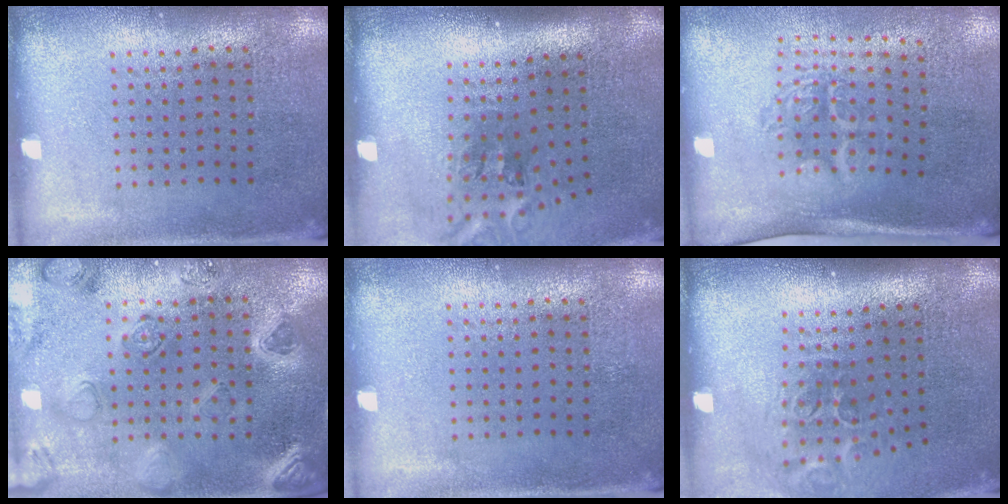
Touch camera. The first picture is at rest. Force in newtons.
{"total": 2.2, "press": 1.3, "slide": 1.7}
{"total": 1.8, "press": 1.3, "slide": 1.3}
{"total": 1.8, "press": 1.7, "slide": 0.2}
{"total": 0.0}
{"total": 2.0, "press": 1.2, "slide": 1.6}